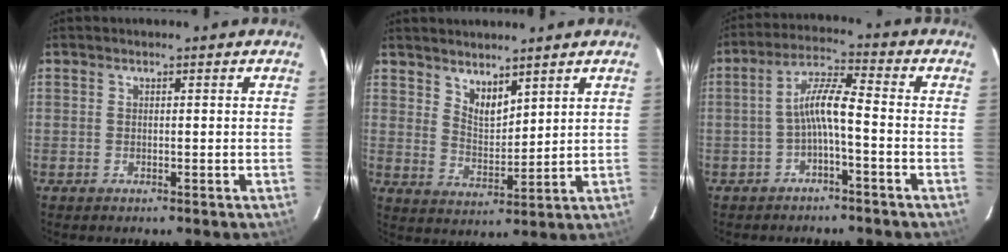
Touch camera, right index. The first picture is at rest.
{"total": 5.5, "force": [4.4, 2.2, 2.5], "torque": [-0.038, -0.006, 0.084]}
{"total": 5.9, "force": [-2.2, 0.6, 5.5], "torque": [-0.121, 0.017, -0.040]}